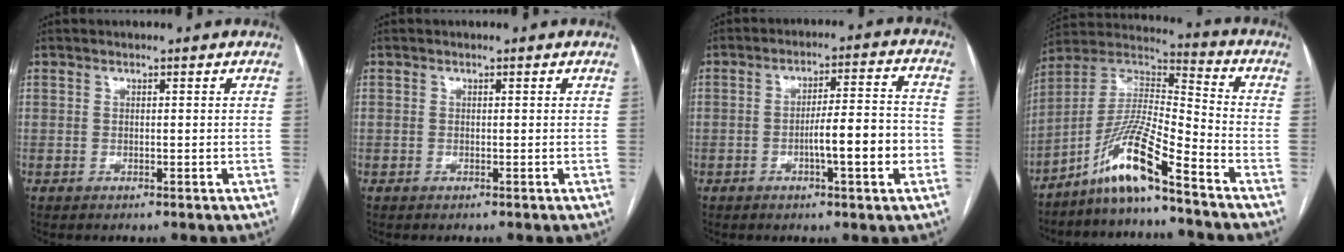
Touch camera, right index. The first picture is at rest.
{"total": 0.0}
{"total": 9.4, "force": [-2.8, 0.9, 8.9], "torque": [-0.135, 0.016, -0.042]}
{"total": 11.8, "force": [-8.2, 0.1, 8.4], "torque": [-0.167, 0.008, -0.158]}